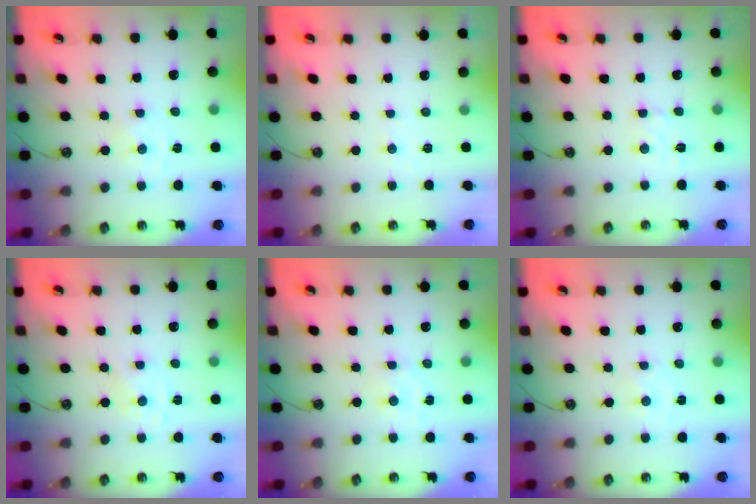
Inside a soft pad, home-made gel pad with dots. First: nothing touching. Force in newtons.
{"total": 2.6, "press": 2.6, "slide": 0.3}
{"total": 2.8, "press": 2.7, "slide": 0.6}
{"total": 1.1, "press": 1.1, "slide": 0.2}
{"total": 2.0, "press": 2.0, "slide": 0.3}
{"total": 0.8, "press": 0.8, "slide": 0.2}